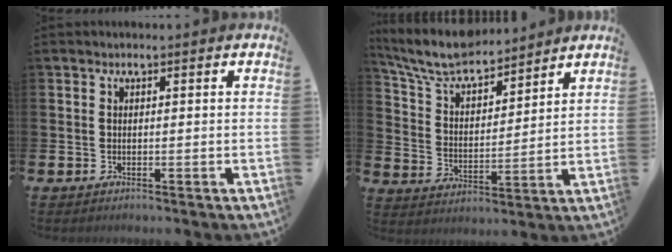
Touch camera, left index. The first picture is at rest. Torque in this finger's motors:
{"motor_torque": [0.10, -0.45, 0.75, 0.20]}